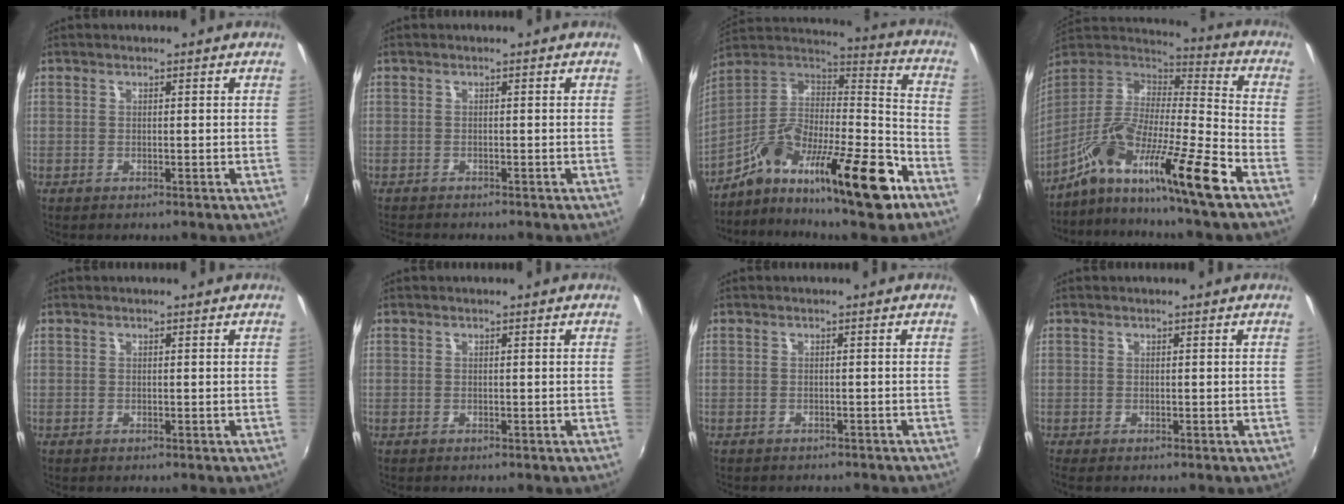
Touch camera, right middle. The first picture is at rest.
{"total": 2.8, "force": [-2.7, 0.5, 0.8], "torque": [-0.025, -0.017, -0.047]}
{"total": 23.1, "force": [-12.8, 5.1, 18.5], "torque": [-0.305, -0.024, -0.219]}
{"total": 19.0, "force": [-11.4, 0.5, 15.2], "torque": [-0.266, -0.032, -0.217]}
{"total": 0.0}
{"total": 0.0}
{"total": 2.7, "force": [-2.4, 0.9, 0.7], "torque": [-0.017, -0.012, -0.032]}
{"total": 0.6, "force": [-0.3, 0.0, 0.5], "torque": [-0.012, -0.001, -0.007]}